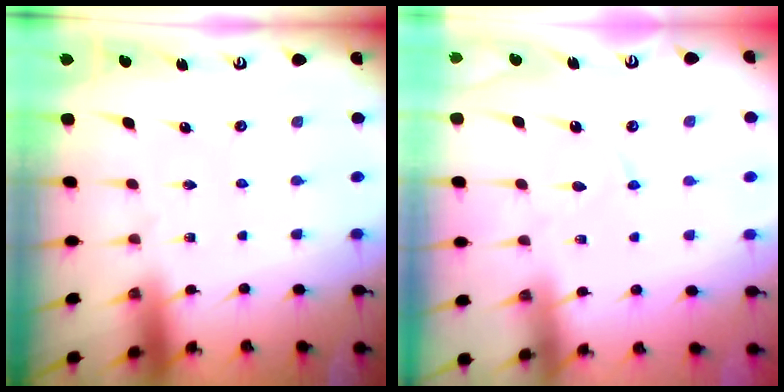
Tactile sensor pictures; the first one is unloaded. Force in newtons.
{"total": 5.3, "press": 5.3, "slide": 0.4}